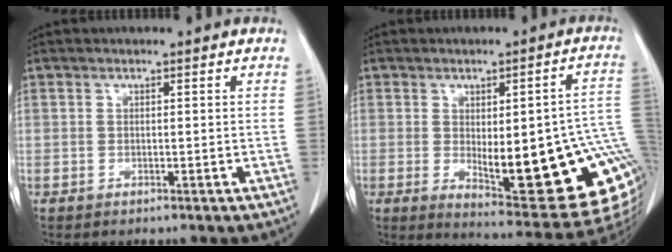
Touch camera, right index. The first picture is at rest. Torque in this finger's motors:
{"motor_torque": [1.40, -0.74, 0.55, 0.14]}